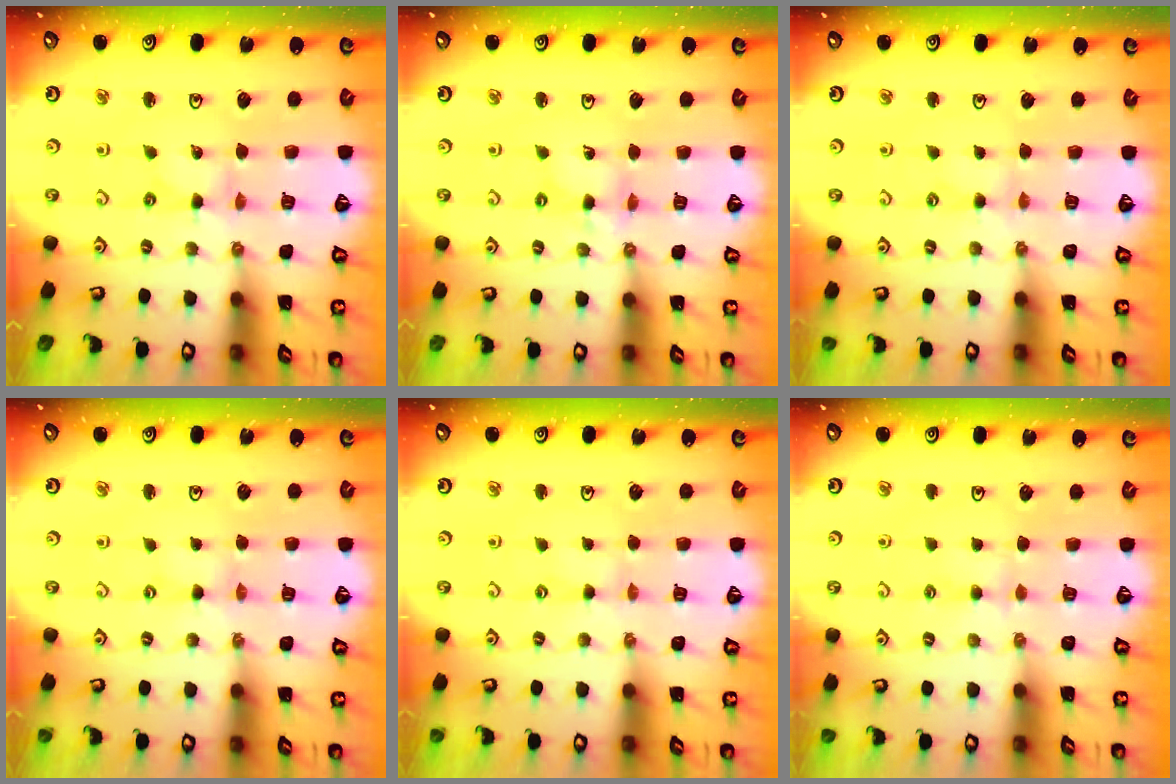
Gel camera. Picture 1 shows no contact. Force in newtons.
{"total": 2.9, "press": 2.8, "slide": 0.2}
{"total": 1.7, "press": 1.6, "slide": 0.3}
{"total": 0.7, "press": 0.7, "slide": 0.1}
{"total": 1.3, "press": 1.3, "slide": 0.3}
{"total": 2.3, "press": 2.3, "slide": 0.4}